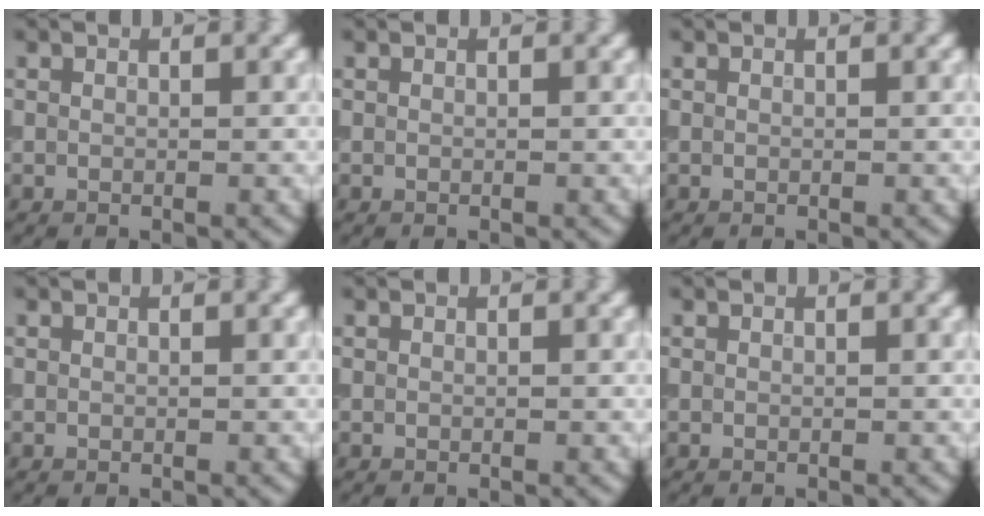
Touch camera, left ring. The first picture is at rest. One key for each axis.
{"total": 0.0}
{"total": 0.0}
{"total": 0.0}
{"total": 0.0}
{"total": 0.0}